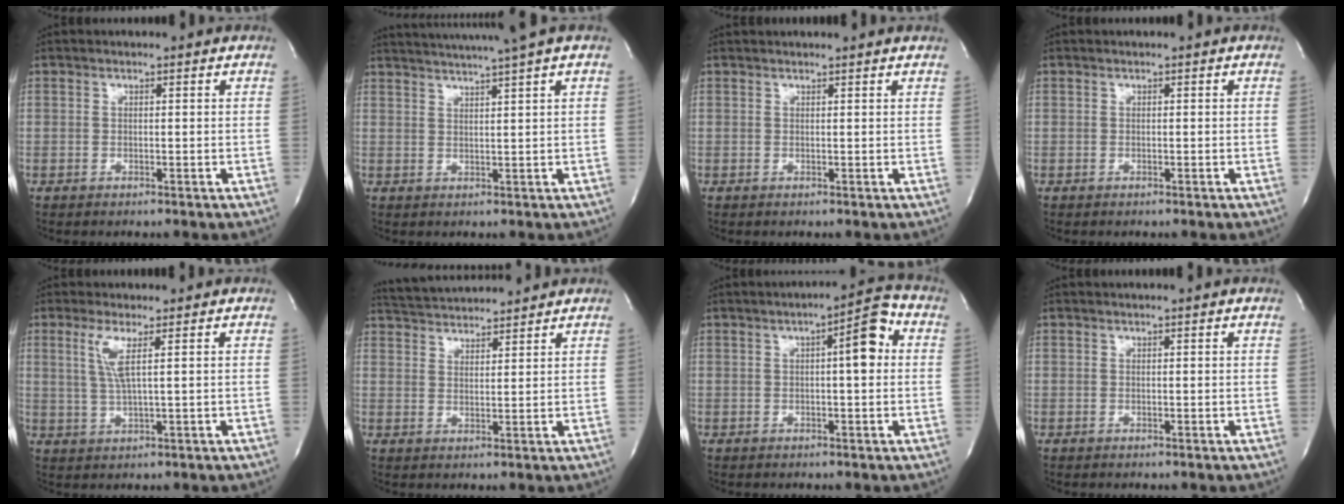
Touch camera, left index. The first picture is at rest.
{"total": 9.5, "force": [8.0, -1.9, 4.9], "torque": [-0.082, 0.002, 0.106]}
{"total": 3.0, "force": [2.9, -0.4, 0.6], "torque": [-0.015, 0.010, 0.029]}
{"total": 0.0}
{"total": 3.8, "force": [1.3, -0.2, 3.6], "torque": [-0.083, -0.007, 0.030]}
{"total": 9.6, "force": [9.2, 0.7, 2.3], "torque": [-0.051, 0.023, 0.146]}
{"total": 5.7, "force": [0.8, 1.0, 5.5], "torque": [-0.076, 0.015, 0.003]}
{"total": 1.0, "force": [0.9, -0.1, 0.3], "torque": [-0.012, -0.002, 0.012]}